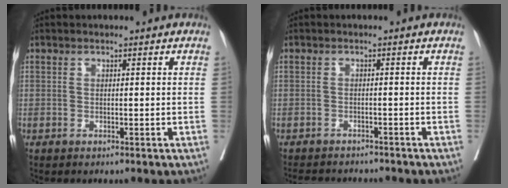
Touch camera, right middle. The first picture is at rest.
{"total": 7.4, "force": [-7.0, 1.6, 1.8], "torque": [-0.026, -0.004, -0.093]}